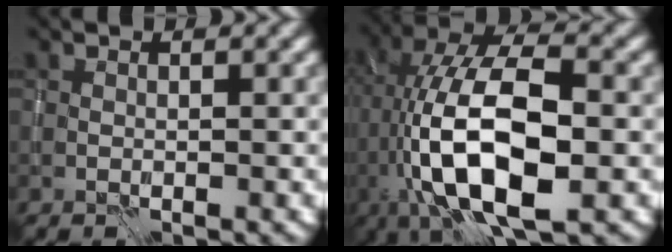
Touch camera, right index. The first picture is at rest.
{"total": 13.5, "force": [-1.9, 5.7, 12.1], "torque": [-0.224, 0.014, -0.040]}